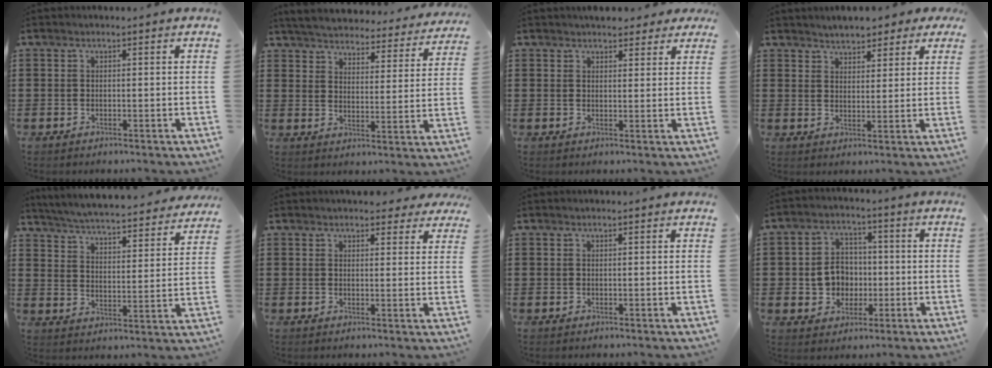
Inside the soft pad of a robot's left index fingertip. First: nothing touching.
{"total": 4.7, "force": [4.7, 0.0, 0.3], "torque": [-0.034, -0.039, 0.078]}
{"total": 3.3, "force": [2.9, 1.1, 1.0], "torque": [-0.019, -0.003, 0.052]}
{"total": 3.9, "force": [3.6, 1.4, 0.8], "torque": [-0.030, 0.000, 0.067]}
{"total": 5.1, "force": [5.0, -0.6, 1.1], "torque": [-0.046, -0.039, 0.080]}
{"total": 3.3, "force": [3.0, 1.0, 1.0], "torque": [-0.010, -0.007, 0.052]}
{"total": 0.0}
{"total": 6.3, "force": [-0.5, 5.7, 2.7], "torque": [-0.052, 0.012, -0.012]}